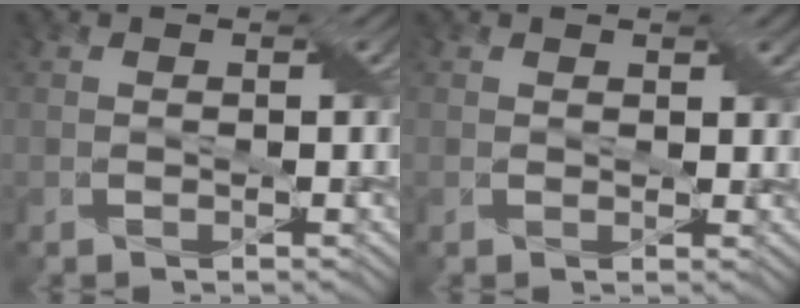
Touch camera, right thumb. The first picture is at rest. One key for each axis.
{"total": 0.8, "fx": 0.7, "fy": 0.4, "fz": 0.2, "tx": -0.005, "ty": 0.000, "tz": 0.005}